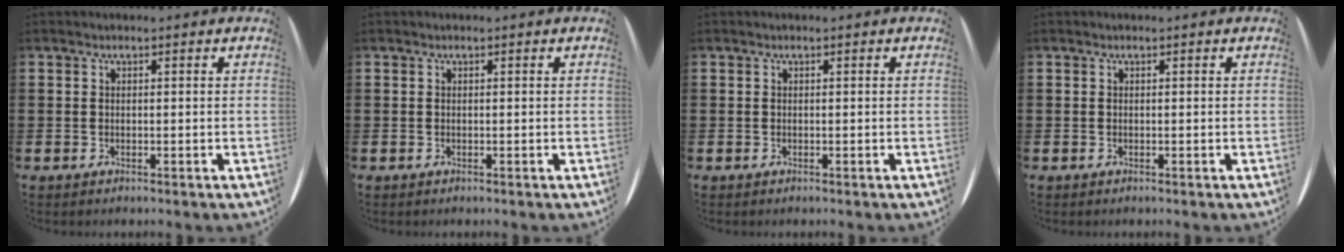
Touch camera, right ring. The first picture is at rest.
{"total": 0.0}
{"total": 0.0}
{"total": 0.0}